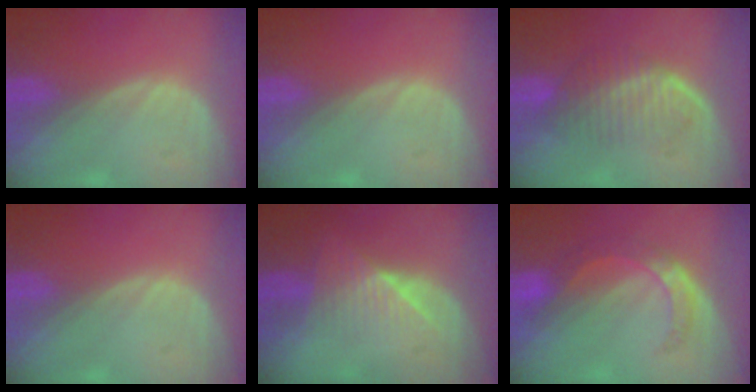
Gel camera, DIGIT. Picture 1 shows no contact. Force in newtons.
{"total": 0.0}
{"total": 6.2, "press": 6.1, "slide": 1.0}
{"total": 0.0}
{"total": 6.3, "press": 5.5, "slide": 3.0}
{"total": 5.6, "press": 5.4, "slide": 1.2}